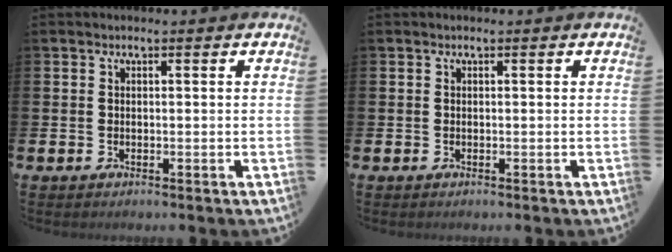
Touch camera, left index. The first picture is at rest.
{"total": 0.0}